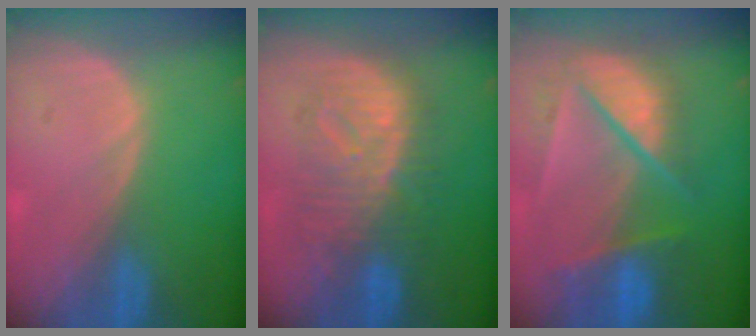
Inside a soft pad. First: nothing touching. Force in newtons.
{"total": 9.0, "press": 9.0, "slide": 0.3}
{"total": 9.8, "press": 8.4, "slide": 4.9}